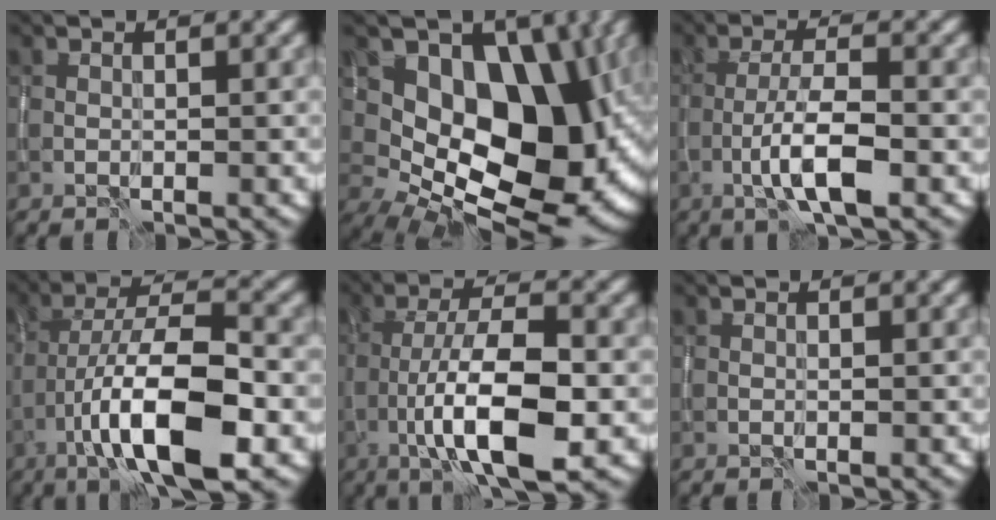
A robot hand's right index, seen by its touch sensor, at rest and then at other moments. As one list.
[{"total": 15.9, "force": [1.7, 10.9, 11.4], "torque": [-0.143, -0.011, 0.040]}, {"total": 4.9, "force": [-2.0, 1.1, 4.3], "torque": [-0.078, 0.004, -0.041]}, {"total": 10.6, "force": [-4.5, 3.1, 9.1], "torque": [-0.155, 0.009, -0.083]}, {"total": 9.3, "force": [-3.0, 2.7, 8.4], "torque": [-0.137, 0.007, -0.058]}, {"total": 0.0}]